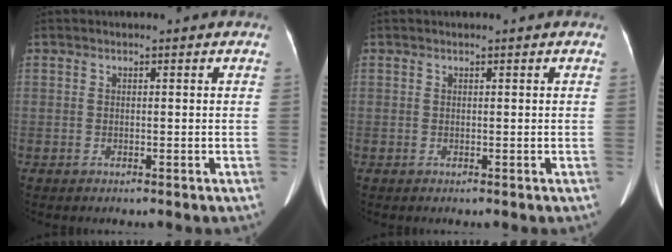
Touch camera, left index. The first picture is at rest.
{"total": 0.0}